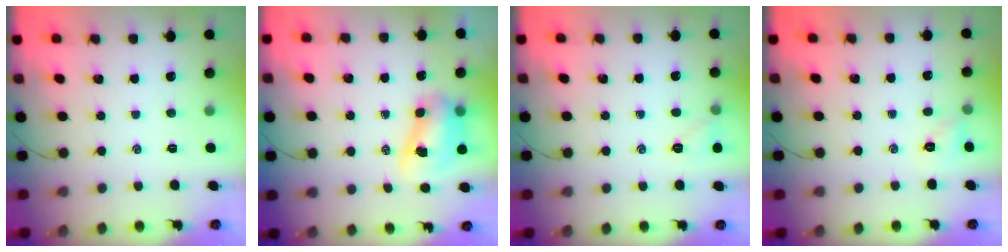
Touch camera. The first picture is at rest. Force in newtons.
{"total": 9.0, "press": 8.9, "slide": 1.7}
{"total": 5.9, "press": 5.7, "slide": 1.7}
{"total": 3.8, "press": 3.8, "slide": 0.2}